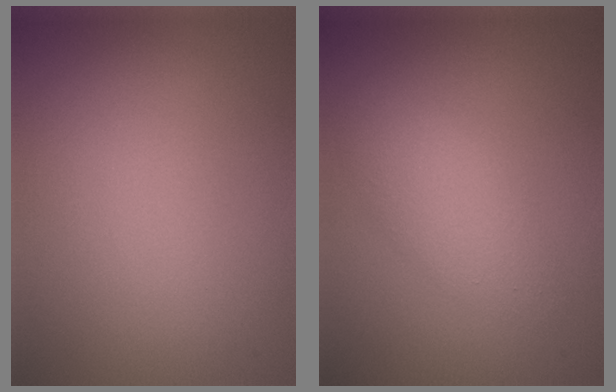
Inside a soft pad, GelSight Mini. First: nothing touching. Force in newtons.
{"total": 2.7, "press": 2.7, "slide": 0.2}